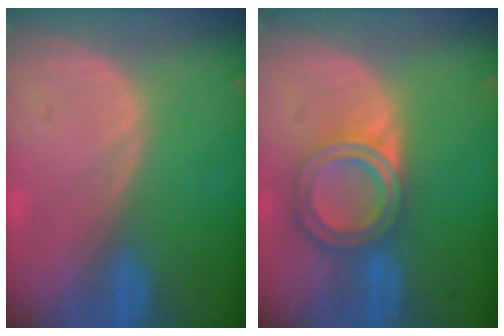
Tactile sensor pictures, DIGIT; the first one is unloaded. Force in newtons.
{"total": 6.7, "press": 5.9, "slide": 3.2}